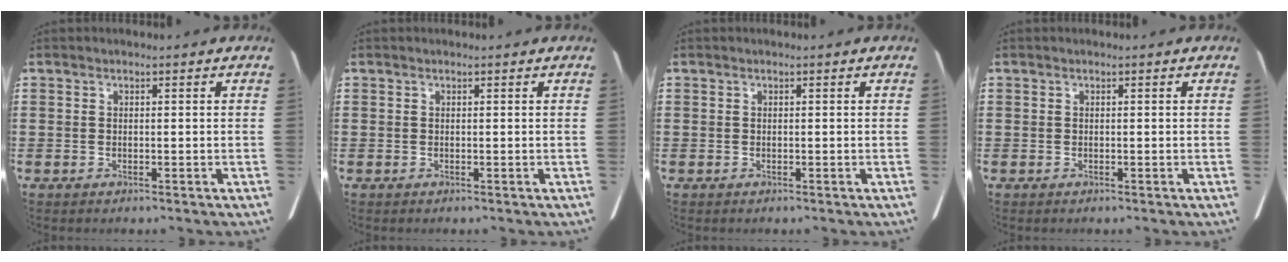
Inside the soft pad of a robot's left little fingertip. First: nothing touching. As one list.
[{"total": 0.0}, {"total": 0.0}, {"total": 0.0}]